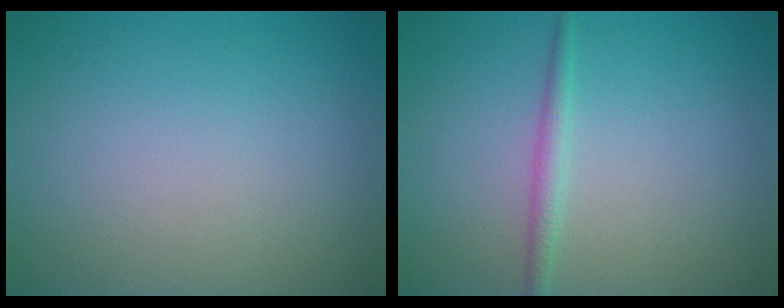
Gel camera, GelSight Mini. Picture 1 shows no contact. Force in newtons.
{"total": 1.4, "press": 1.4, "slide": 0.1}